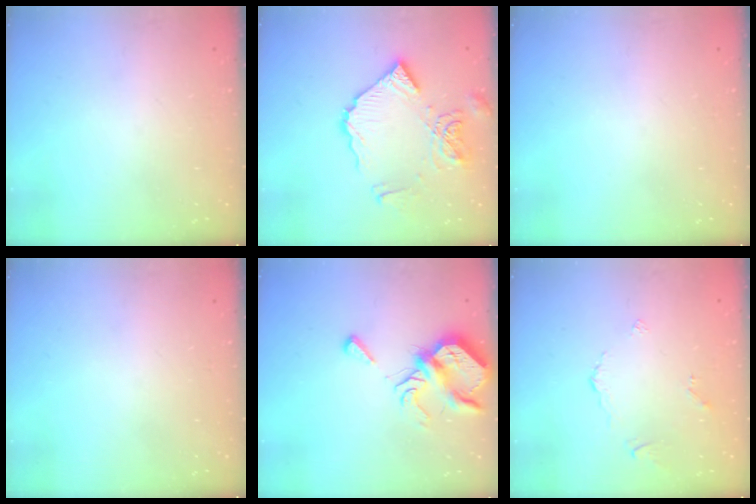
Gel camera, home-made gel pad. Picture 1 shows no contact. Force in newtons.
{"total": 14.1, "press": 14.0, "slide": 1.6}
{"total": 0.0}
{"total": 0.0}
{"total": 6.9, "press": 6.8, "slide": 1.0}
{"total": 2.6, "press": 2.6, "slide": 0.6}